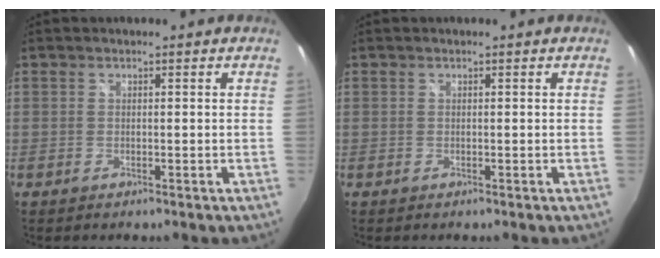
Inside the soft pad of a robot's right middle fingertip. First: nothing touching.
{"total": 0.0}